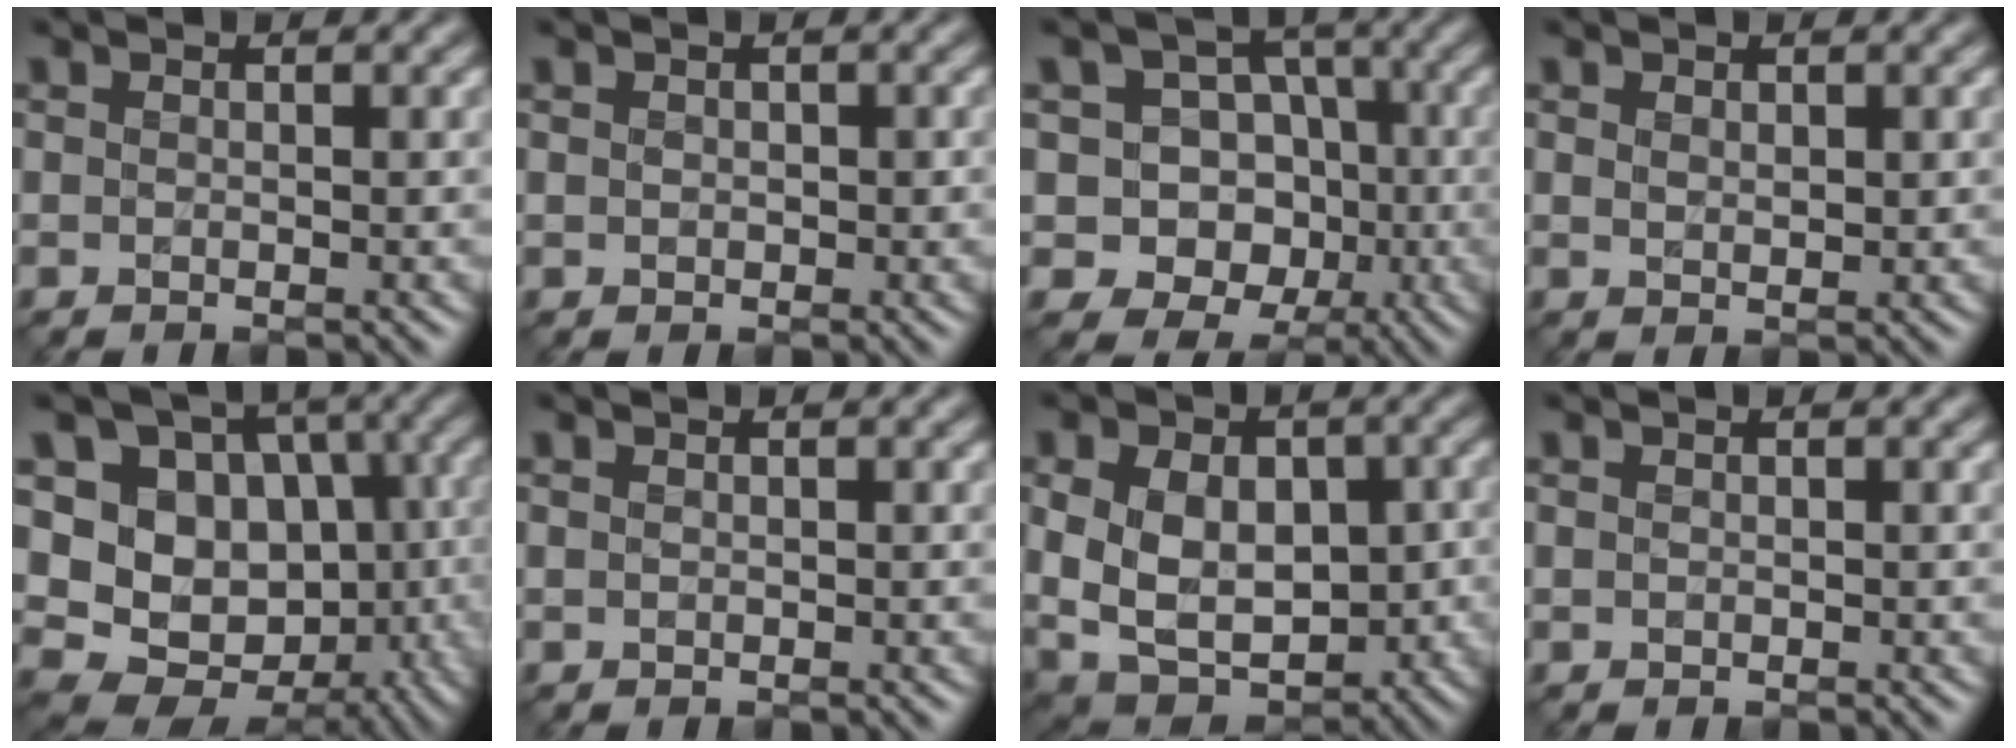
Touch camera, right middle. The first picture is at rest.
{"total": 0.7, "force": [0.1, 0.7, 0.3], "torque": [-0.004, -0.003, 0.003]}
{"total": 9.3, "force": [-1.1, 8.6, 3.5], "torque": [-0.042, 0.037, -0.047]}
{"total": 1.1, "force": [0.4, 0.6, 0.8], "torque": [-0.014, -0.002, 0.011]}
{"total": 13.1, "force": [-0.2, 11.2, 6.9], "torque": [-0.118, 0.002, -0.004]}
{"total": 0.0}
{"total": 8.2, "force": [0.0, 5.6, 6.0], "torque": [-0.106, -0.011, 0.004]}
{"total": 0.0}